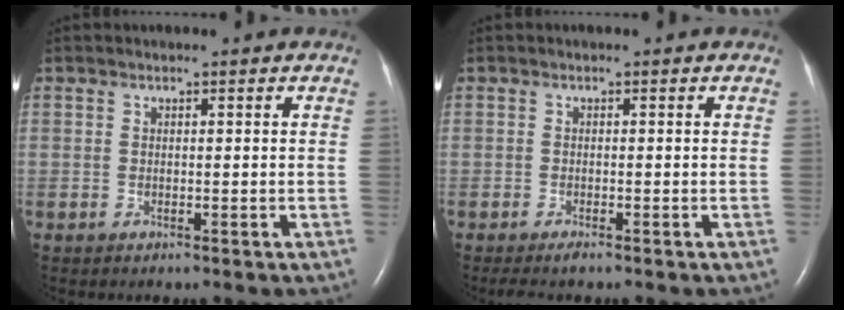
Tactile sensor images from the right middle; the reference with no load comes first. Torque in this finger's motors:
{"motor_torque": [0.27, -0.26, -0.02, 0.02]}